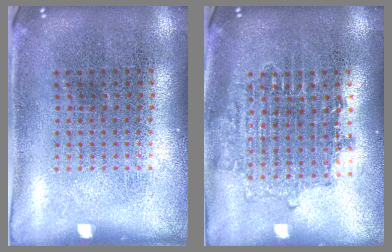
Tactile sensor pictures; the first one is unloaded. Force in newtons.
{"total": 1.6, "press": 1.3, "slide": 0.8}